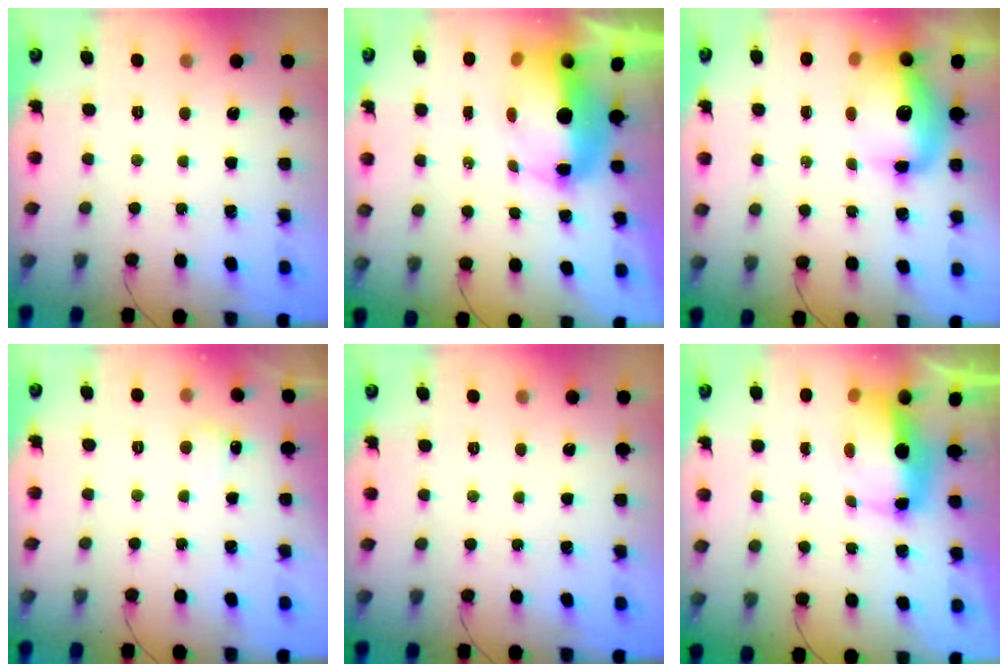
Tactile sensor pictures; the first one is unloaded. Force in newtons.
{"total": 12.5, "press": 12.3, "slide": 2.4}
{"total": 13.0, "press": 12.6, "slide": 3.1}
{"total": 3.9, "press": 3.7, "slide": 1.1}
{"total": 0.0}
{"total": 8.5, "press": 8.4, "slide": 1.0}